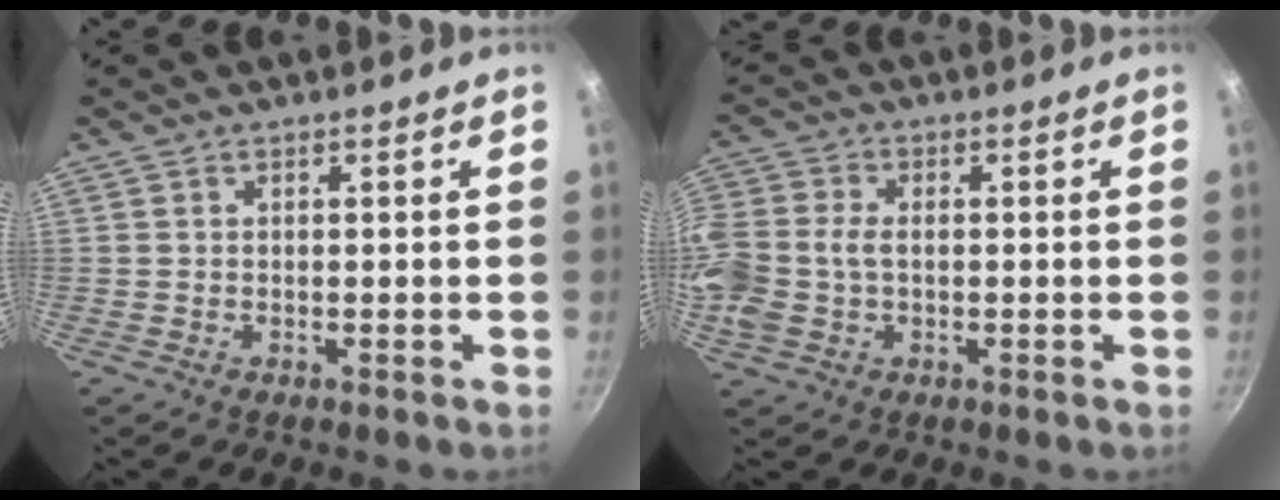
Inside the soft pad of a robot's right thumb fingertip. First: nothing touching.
{"total": 12.4, "force": [-0.5, 9.4, 8.0], "torque": [-0.198, 0.017, -0.018]}